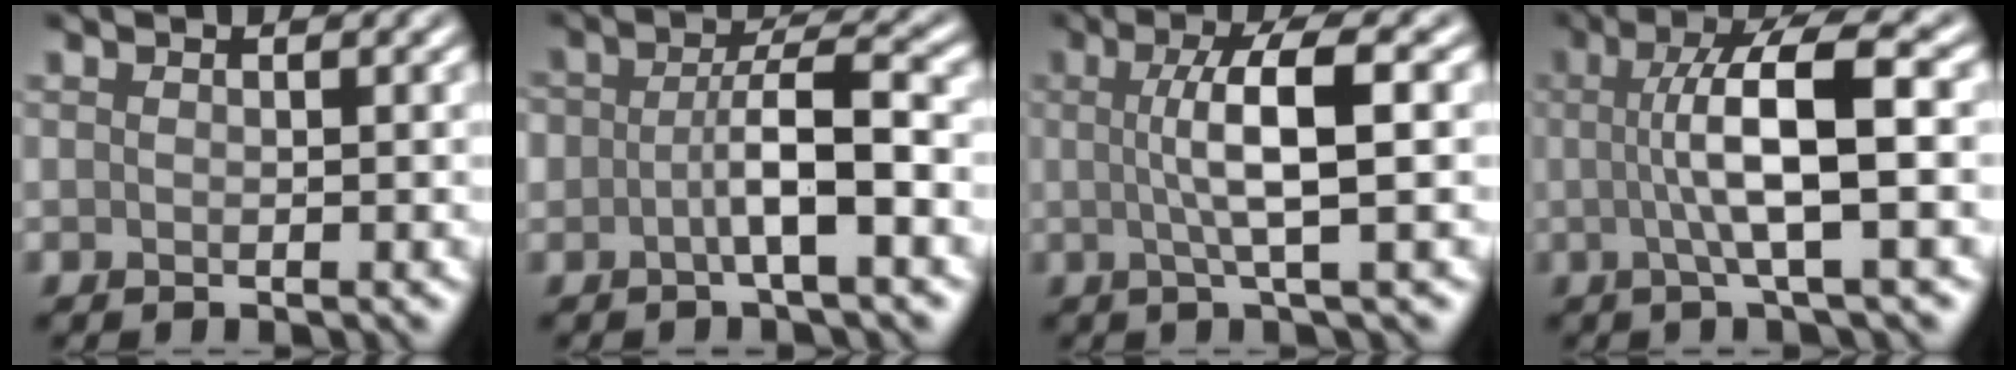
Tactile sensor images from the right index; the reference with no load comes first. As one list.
[{"total": 4.2, "force": [-1.4, 1.2, 3.8], "torque": [-0.067, 0.012, -0.031]}, {"total": 5.6, "force": [0.3, 1.1, 5.5], "torque": [-0.091, 0.007, 0.003]}, {"total": 7.3, "force": [0.3, 1.4, 7.1], "torque": [-0.118, 0.011, 0.002]}]